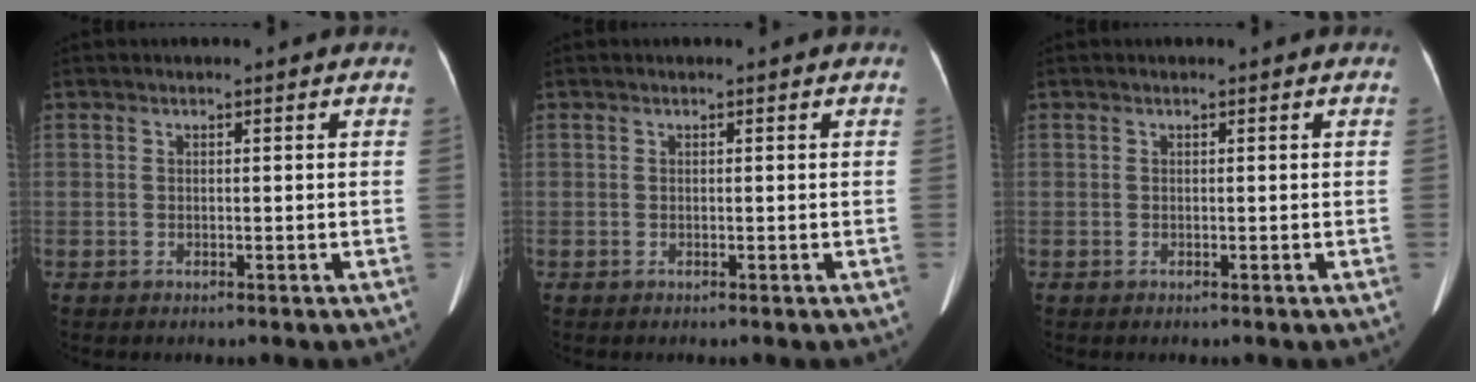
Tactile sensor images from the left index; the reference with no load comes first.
{"total": 0.0}
{"total": 0.0}